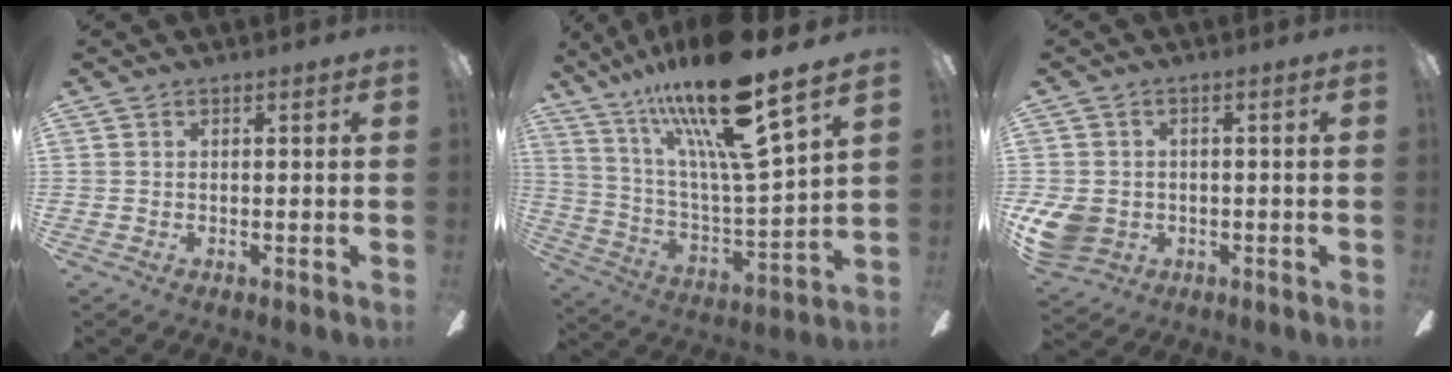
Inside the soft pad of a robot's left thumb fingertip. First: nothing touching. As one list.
[{"total": 23.5, "force": [16.3, 3.8, 16.5], "torque": [-0.300, -0.094, 0.257]}, {"total": 7.4, "force": [-1.9, 6.2, 3.5], "torque": [-0.085, 0.012, -0.034]}]